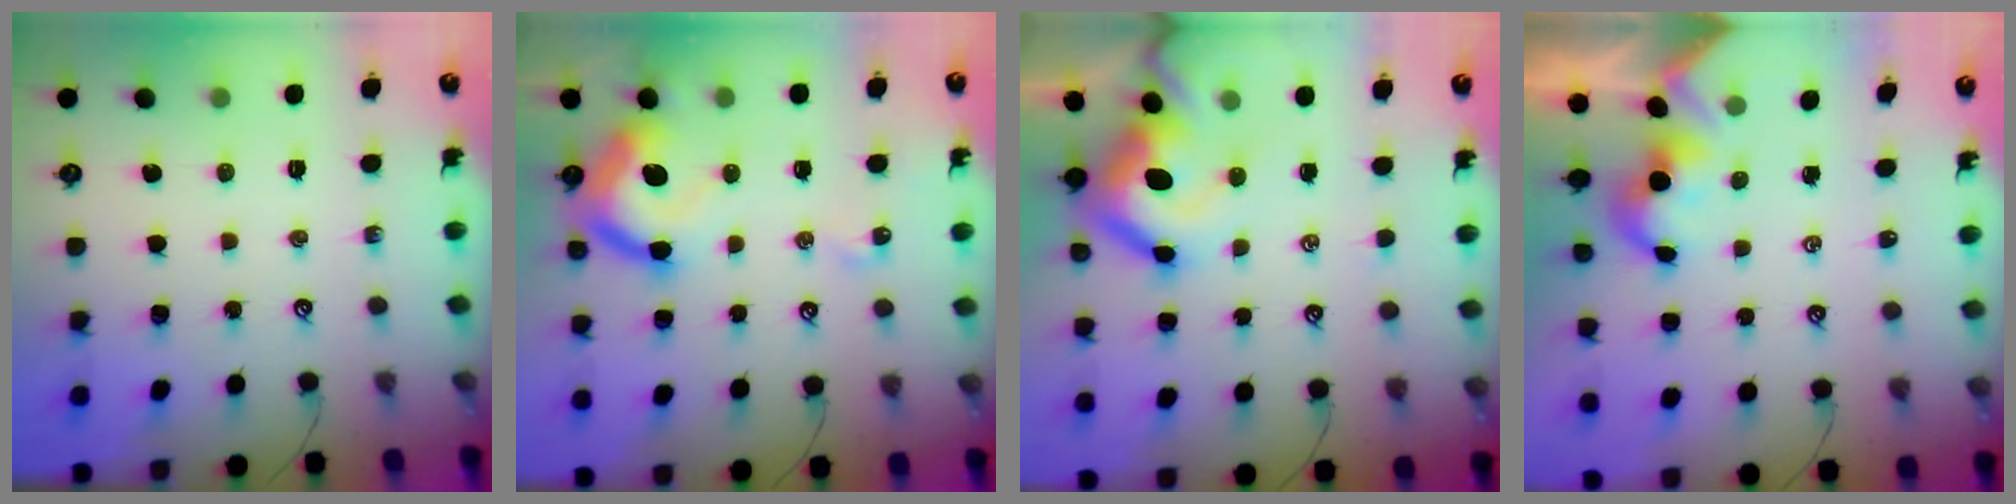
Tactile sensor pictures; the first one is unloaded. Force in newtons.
{"total": 13.7, "press": 13.6, "slide": 1.5}
{"total": 12.8, "press": 12.7, "slide": 2.0}
{"total": 2.0, "press": 1.9, "slide": 0.4}